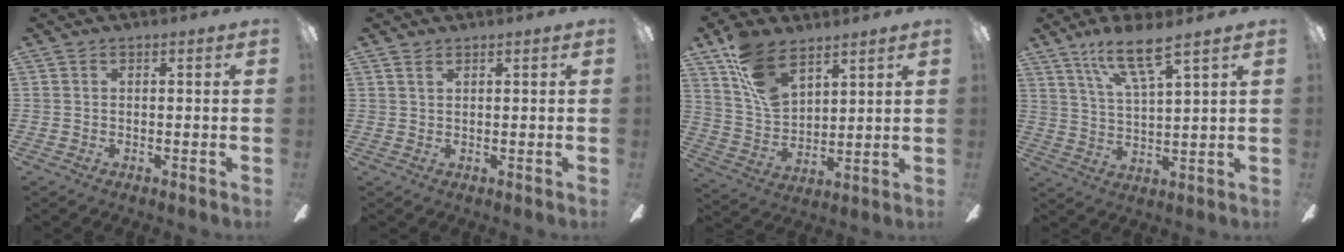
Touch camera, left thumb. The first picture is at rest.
{"total": 1.1, "force": [0.8, 0.5, 0.4], "torque": [-0.011, 0.001, 0.016]}
{"total": 12.8, "force": [8.4, 6.7, 6.9], "torque": [-0.141, -0.029, 0.164]}
{"total": 10.1, "force": [7.5, 1.6, 6.5], "torque": [-0.126, -0.033, 0.132]}